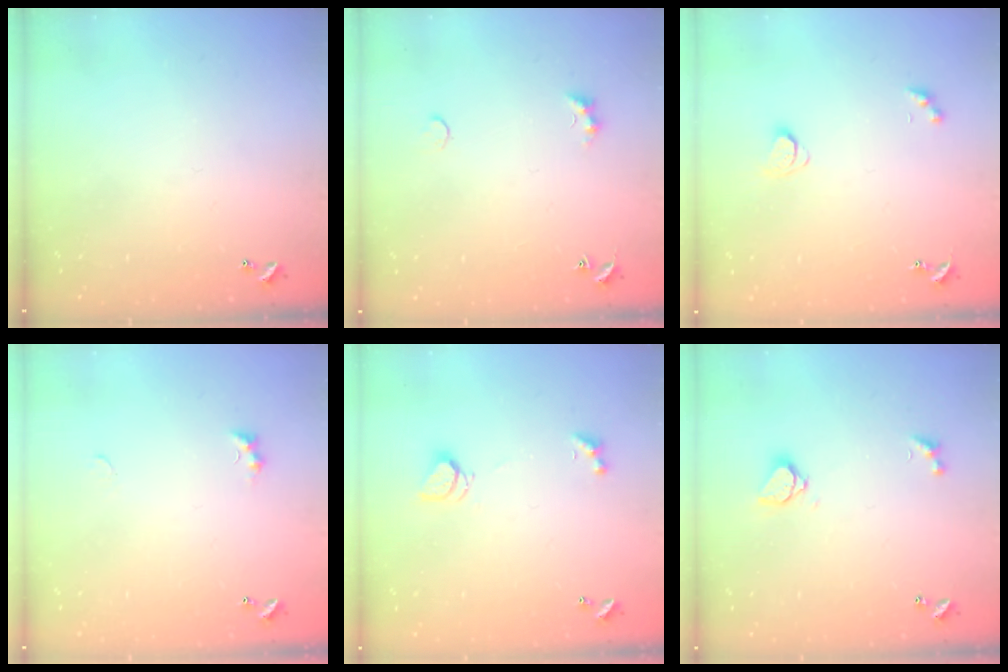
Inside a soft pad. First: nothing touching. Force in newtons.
{"total": 1.9, "press": 1.9, "slide": 0.5}
{"total": 1.7, "press": 1.7, "slide": 0.3}
{"total": 1.4, "press": 1.3, "slide": 0.5}
{"total": 2.5, "press": 2.5, "slide": 0.6}
{"total": 1.6, "press": 1.5, "slide": 0.5}